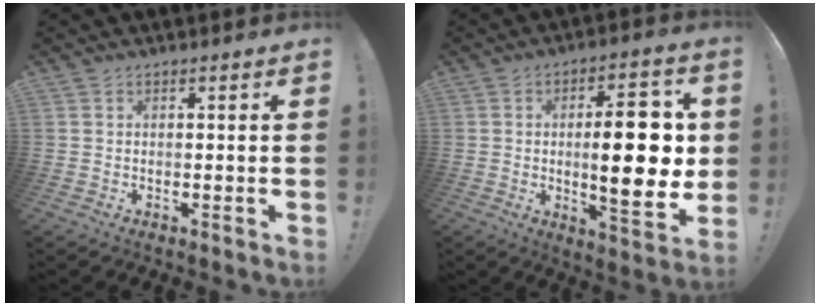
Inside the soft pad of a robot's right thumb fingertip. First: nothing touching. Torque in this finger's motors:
{"motor_torque": [0.40, 0.59, 1.39, -0.16, 0.12]}